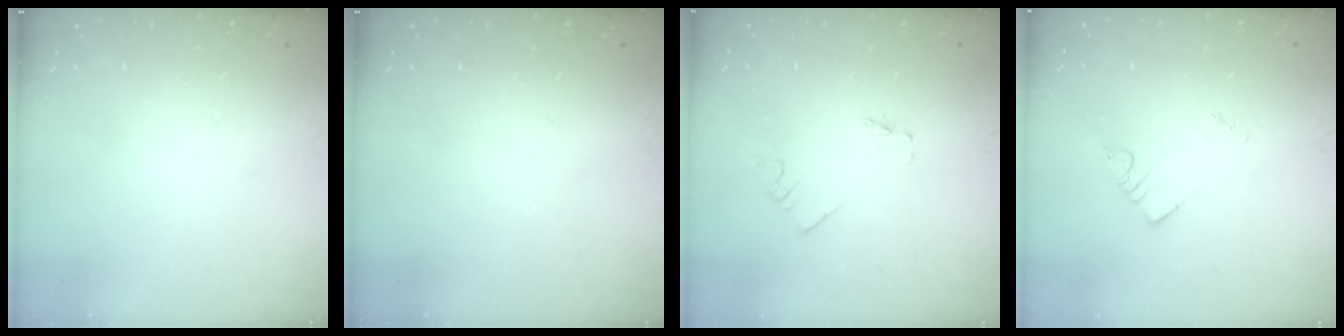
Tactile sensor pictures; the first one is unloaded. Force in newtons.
{"total": 0.0}
{"total": 0.0}
{"total": 3.6, "press": 3.6, "slide": 0.1}